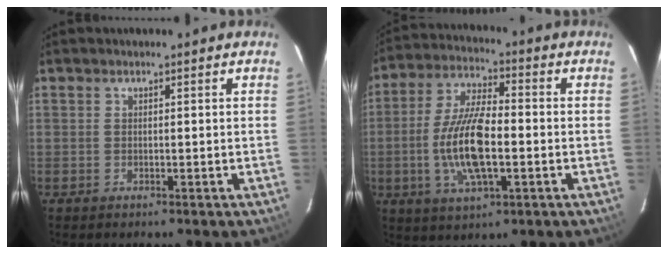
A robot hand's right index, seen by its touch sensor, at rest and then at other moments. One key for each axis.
{"total": 13.4, "fx": -2.6, "fy": 4.6, "fz": 12.3, "tx": -0.252, "ty": -0.002, "tz": -0.049}